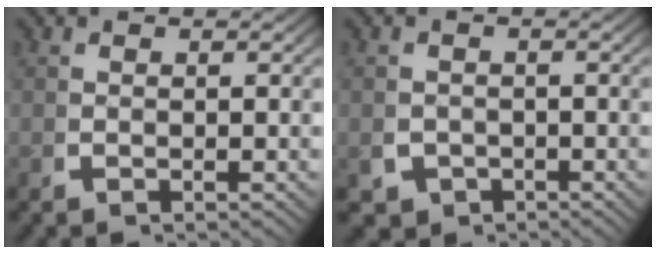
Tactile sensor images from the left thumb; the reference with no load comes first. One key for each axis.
{"total": 3.7, "fx": -2.2, "fy": 2.9, "fz": 0.9, "tx": -0.017, "ty": -0.028, "tz": -0.030}